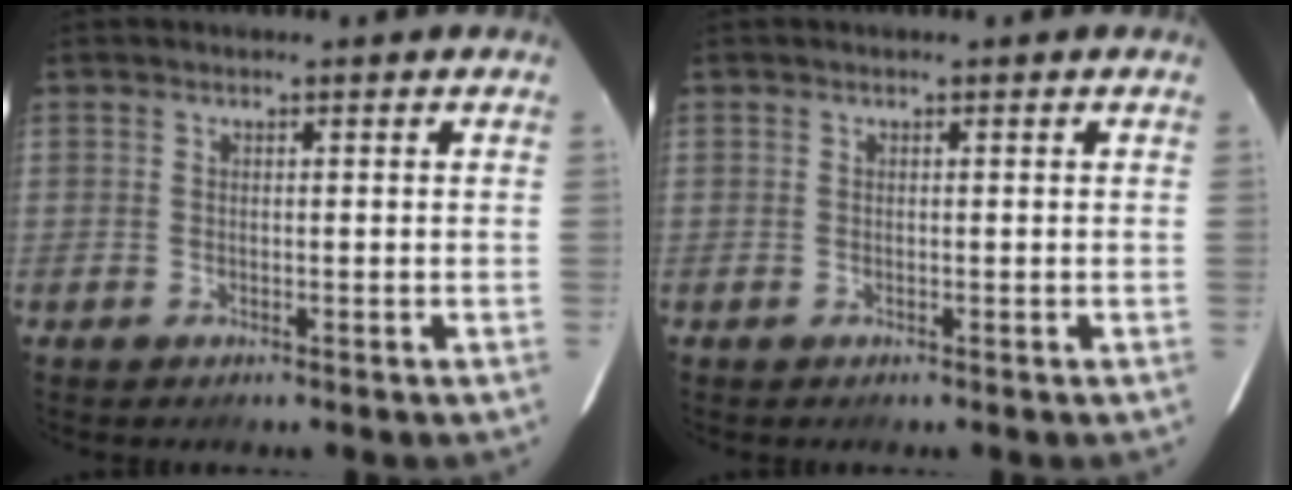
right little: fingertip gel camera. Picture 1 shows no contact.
{"total": 0.0}